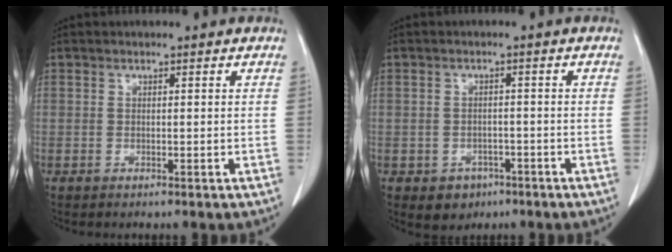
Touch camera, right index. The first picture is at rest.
{"total": 3.7, "force": [-2.0, 3.0, 0.9], "torque": [-0.007, 0.009, -0.019]}